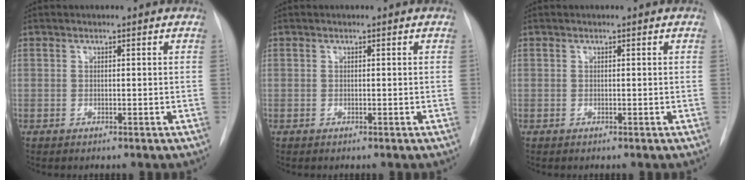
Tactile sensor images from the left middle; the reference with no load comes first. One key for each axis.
{"total": 0.0}
{"total": 0.0}